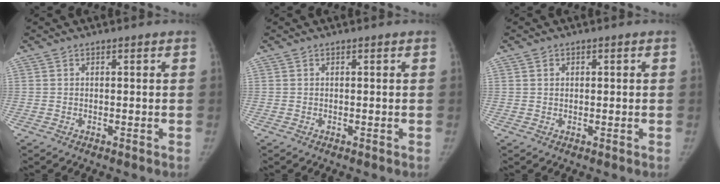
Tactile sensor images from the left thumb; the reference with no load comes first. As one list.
[{"total": 0.0}, {"total": 1.1, "force": [0.3, 0.9, 0.5], "torque": [-0.002, 0.001, 0.005]}]